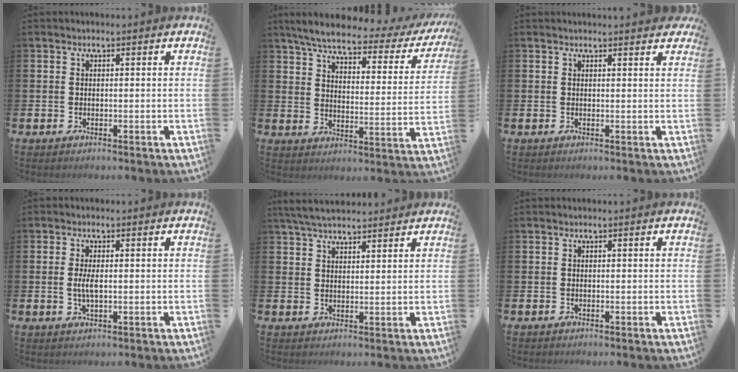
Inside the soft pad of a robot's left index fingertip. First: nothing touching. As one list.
[{"total": 5.6, "force": [4.6, 1.2, 3.0], "torque": [-0.078, -0.027, 0.070]}, {"total": 0.8, "force": [0.8, 0.0, 0.0], "torque": [0.012, -0.005, 0.012]}, {"total": 2.8, "force": [0.0, 1.0, 2.6], "torque": [-0.047, 0.001, -0.002]}, {"total": 4.6, "force": [4.3, 0.9, 1.0], "torque": [-0.034, -0.014, 0.082]}, {"total": 0.0}]